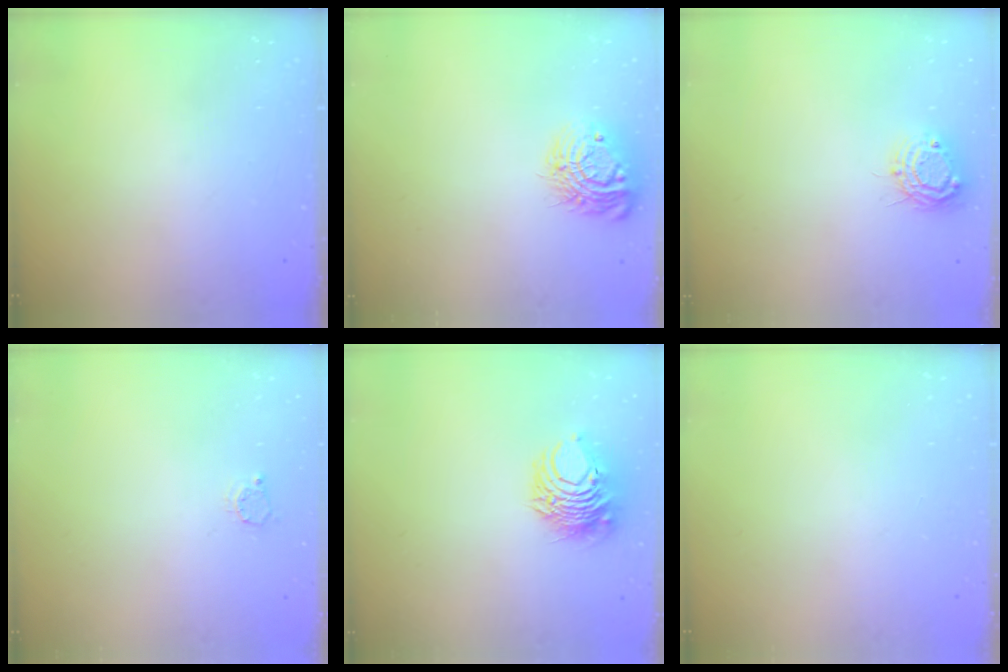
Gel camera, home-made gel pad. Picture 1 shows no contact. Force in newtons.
{"total": 13.3, "press": 13.3, "slide": 0.9}
{"total": 8.8, "press": 8.8, "slide": 0.4}
{"total": 2.7, "press": 2.7, "slide": 0.2}
{"total": 8.5, "press": 8.5, "slide": 0.3}
{"total": 0.0}